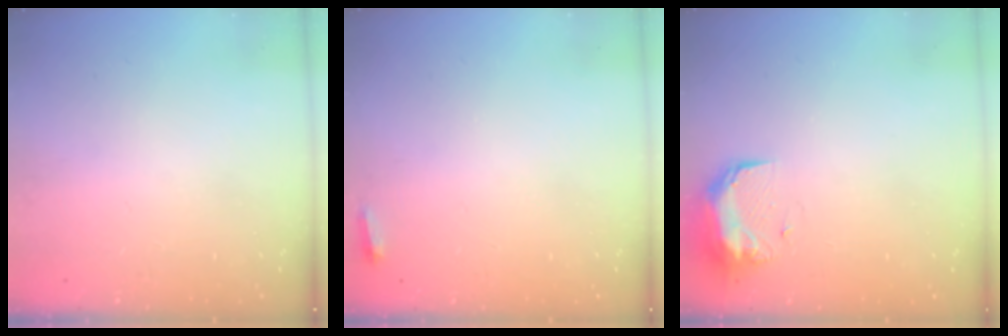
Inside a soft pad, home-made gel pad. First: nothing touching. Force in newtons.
{"total": 2.7, "press": 2.6, "slide": 0.9}
{"total": 9.3, "press": 9.3, "slide": 0.7}